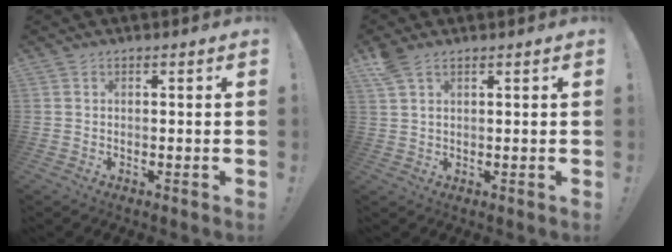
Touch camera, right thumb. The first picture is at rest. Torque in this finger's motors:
{"motor_torque": [0.00, 0.00, 0.02, 0.06, 0.02]}